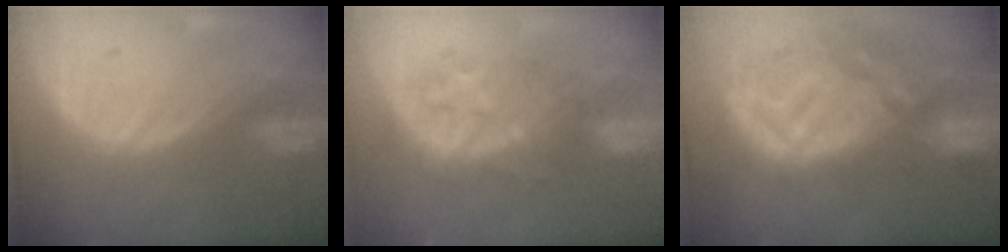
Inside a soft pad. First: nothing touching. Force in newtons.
{"total": 7.9, "press": 7.8, "slide": 1.6}
{"total": 12.6, "press": 11.1, "slide": 6.0}